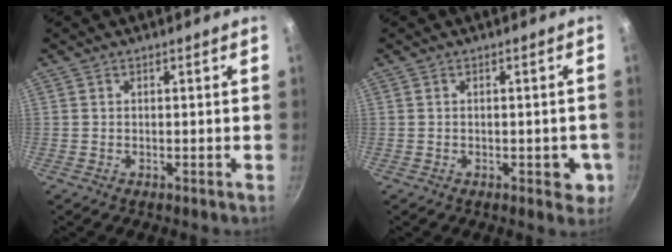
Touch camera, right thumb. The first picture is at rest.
{"total": 4.0, "force": [-1.1, 2.2, 3.2], "torque": [-0.019, 0.003, -0.014]}